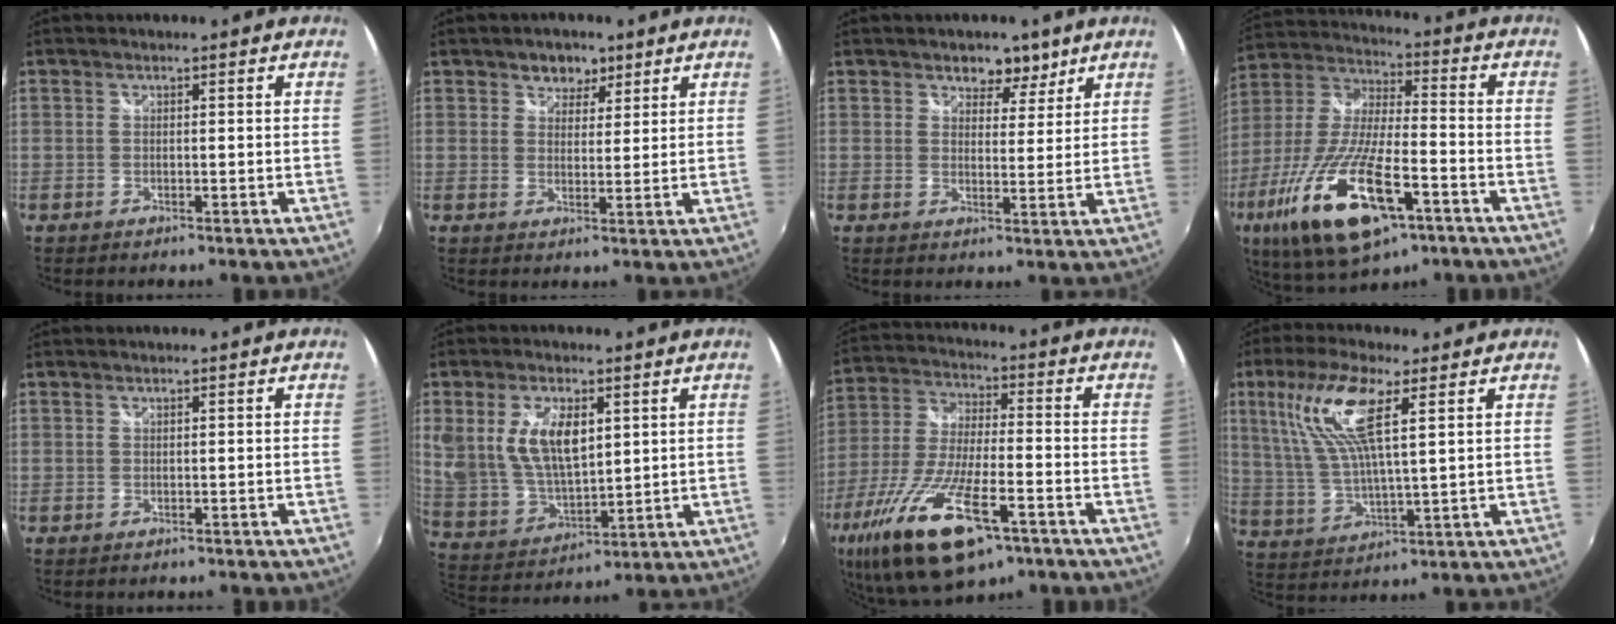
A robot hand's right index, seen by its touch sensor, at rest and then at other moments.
{"total": 4.3, "force": [2.6, 3.2, 1.1], "torque": [-0.008, 0.004, 0.041]}
{"total": 4.7, "force": [3.2, 3.0, 1.5], "torque": [-0.008, -0.010, 0.044]}
{"total": 22.9, "force": [-11.0, 7.9, 18.5], "torque": [-0.382, -0.055, -0.196]}
{"total": 0.0}
{"total": 13.0, "force": [4.1, 6.9, 10.2], "torque": [-0.206, -0.001, 0.094]}
{"total": 22.8, "force": [-12.5, 7.9, 17.4], "torque": [-0.362, -0.063, -0.224]}
{"total": 13.1, "force": [5.6, 3.3, 11.4], "torque": [-0.231, 0.010, 0.119]}